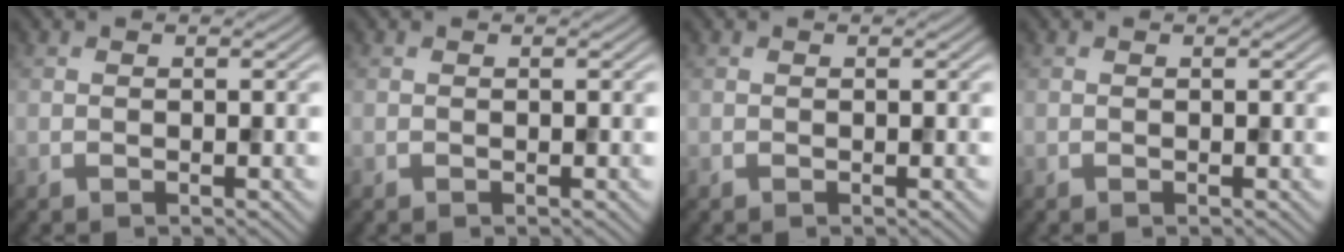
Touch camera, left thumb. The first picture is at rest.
{"total": 0.0}
{"total": 0.0}
{"total": 0.0}